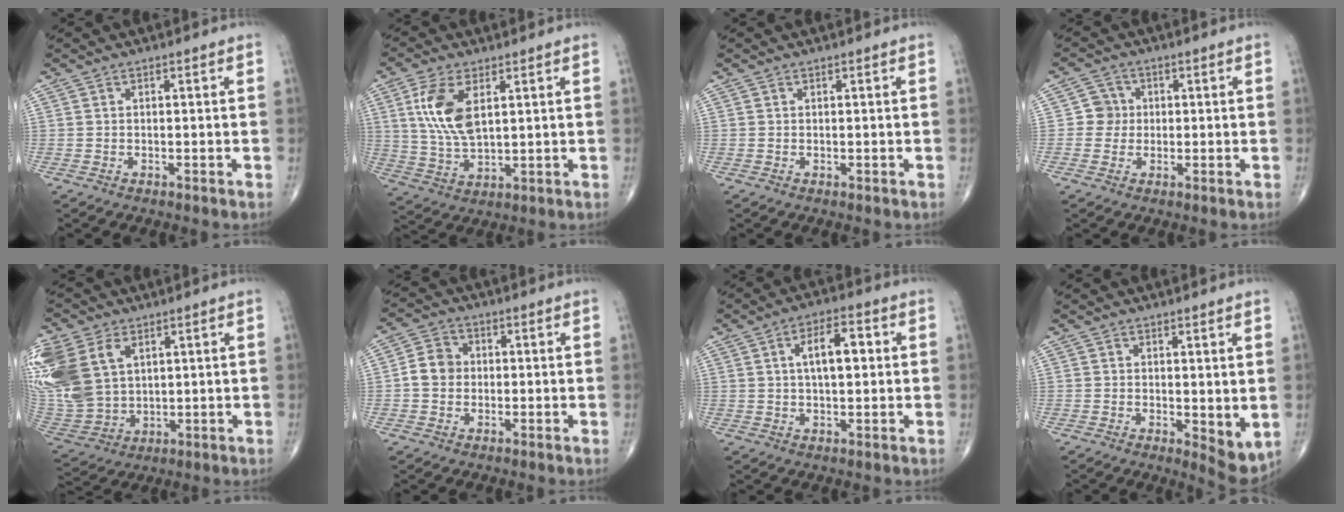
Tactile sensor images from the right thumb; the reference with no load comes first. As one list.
[{"total": 10.6, "force": [3.3, 5.2, 8.6], "torque": [-0.177, -0.011, 0.070]}, {"total": 0.0}, {"total": 3.6, "force": [0.1, 3.6, 0.5], "torque": [0.020, 0.009, -0.006]}, {"total": 21.7, "force": [7.5, 15.0, 13.7], "torque": [-0.344, 0.006, 0.162]}, {"total": 5.1, "force": [-0.2, 4.4, 2.5], "torque": [-0.035, 0.014, -0.012]}, {"total": 7.9, "force": [1.4, 3.6, 6.9], "torque": [-0.102, 0.009, 0.020]}, {"total": 5.3, "force": [0.3, 2.1, 4.9], "torque": [-0.057, -0.017, 0.009]}]